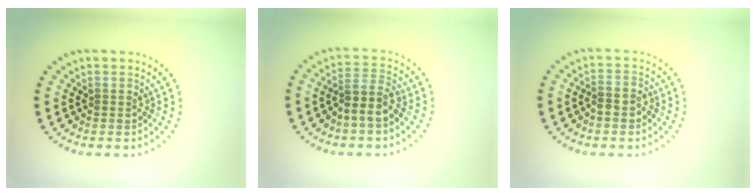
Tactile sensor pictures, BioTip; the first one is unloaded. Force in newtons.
{"total": 2.7, "press": 2.2, "slide": 1.5}
{"total": 1.2, "press": 1.0, "slide": 0.6}